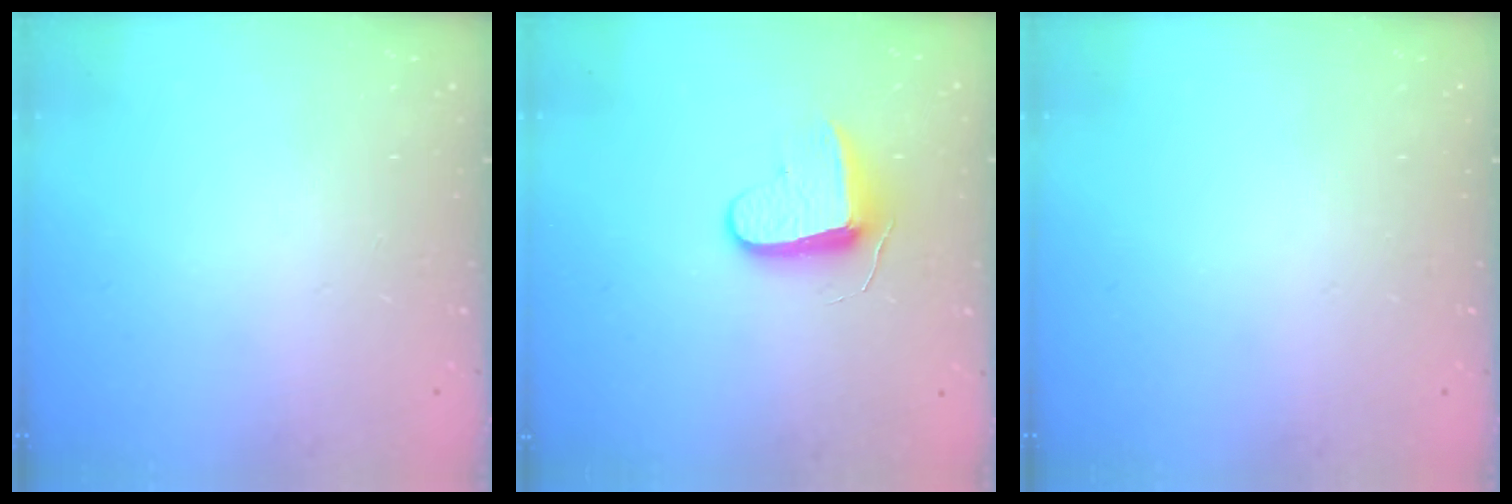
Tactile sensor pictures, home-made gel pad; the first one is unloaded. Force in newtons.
{"total": 8.7, "press": 8.7, "slide": 0.5}
{"total": 0.0}